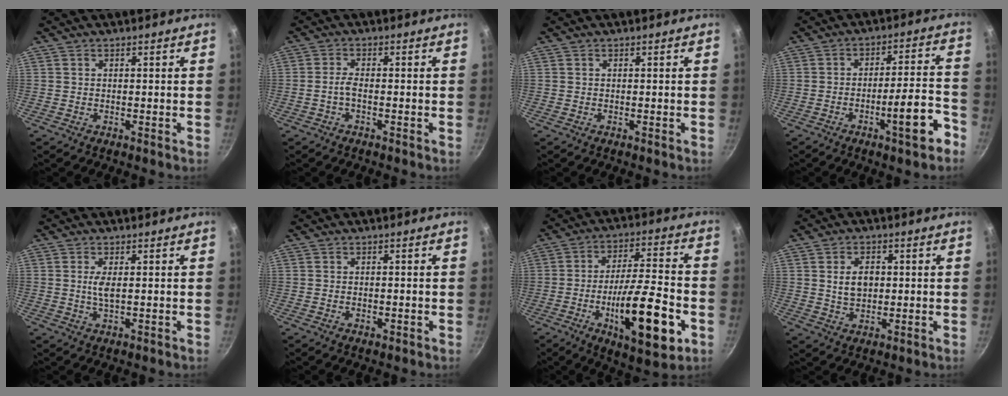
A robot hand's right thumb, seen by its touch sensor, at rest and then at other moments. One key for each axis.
{"total": 2.3, "fx": -0.9, "fy": 0.9, "fz": 2.0, "tx": -0.045, "ty": 0.012, "tz": -0.023}
{"total": 0.0}
{"total": 10.8, "fx": -5.6, "fy": 2.3, "fz": 9.0, "tx": -0.112, "ty": 0.051, "tz": -0.076}
{"total": 2.7, "fx": 0.4, "fy": 0.9, "fz": 2.6, "tx": -0.055, "ty": -0.002, "tz": 0.009}
{"total": 1.2, "fx": -0.3, "fy": 0.8, "fz": 0.9, "tx": -0.013, "ty": 0.001, "tz": -0.006}
{"total": 19.7, "fx": -6.2, "fy": 6.1, "fz": 17.6, "tx": -0.267, "ty": 0.027, "tz": -0.092}
{"total": 5.6, "fx": 0.8, "fy": 4.0, "fz": 4.0, "tx": -0.053, "ty": -0.002, "tz": 0.016}